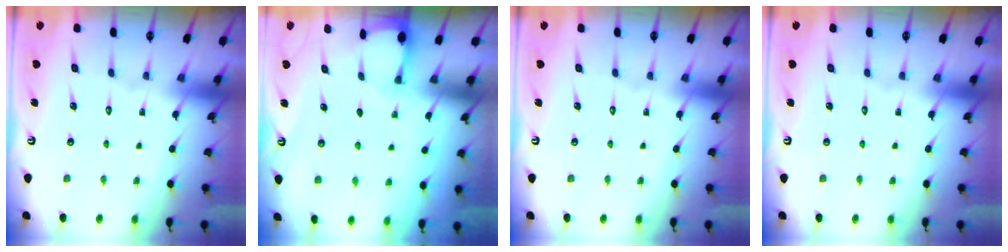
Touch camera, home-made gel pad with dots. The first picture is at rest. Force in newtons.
{"total": 1.6, "press": 1.5, "slide": 0.3}
{"total": 0.0}
{"total": 0.0}